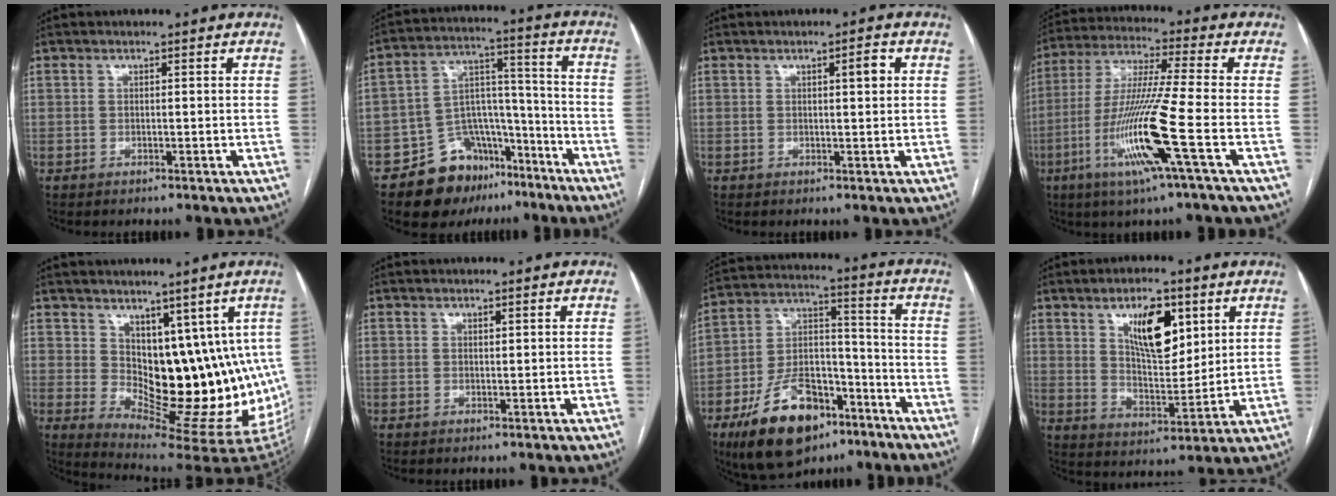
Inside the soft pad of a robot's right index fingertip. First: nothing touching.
{"total": 13.6, "force": [-9.4, 8.6, 4.7], "torque": [-0.063, 0.062, -0.144]}
{"total": 2.1, "force": [0.6, 0.3, 2.0], "torque": [-0.031, 0.004, 0.011]}
{"total": 14.9, "force": [-5.2, -1.5, 13.9], "torque": [-0.287, -0.020, -0.102]}
{"total": 13.4, "force": [2.7, 7.2, 11.0], "torque": [-0.137, 0.001, 0.060]}
{"total": 0.5, "force": [0.4, 0.1, 0.4], "torque": [-0.009, -0.001, 0.008]}
{"total": 17.2, "force": [-10.5, 8.6, 10.6], "torque": [-0.198, 0.019, -0.172]}
{"total": 10.7, "force": [4.9, 4.1, 8.6], "torque": [-0.147, 0.002, 0.093]}